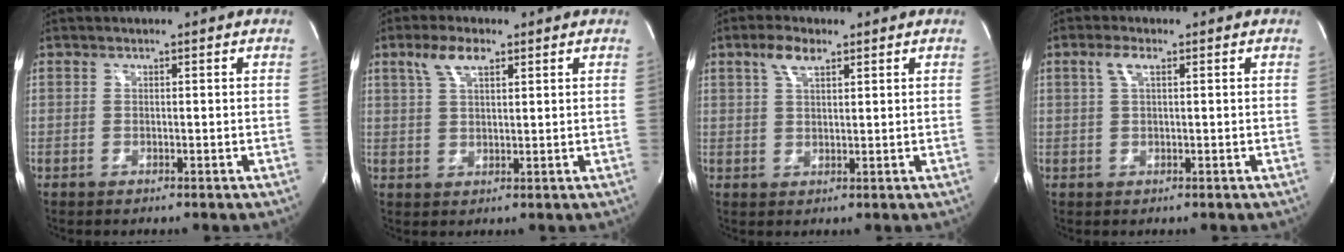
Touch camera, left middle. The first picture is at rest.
{"total": 5.0, "force": [3.0, 1.6, 3.7], "torque": [-0.083, 0.013, 0.060]}
{"total": 4.0, "force": [2.4, 1.3, 2.9], "torque": [-0.063, 0.010, 0.049]}
{"total": 2.6, "force": [1.1, 0.6, 2.2], "torque": [-0.052, 0.010, 0.023]}